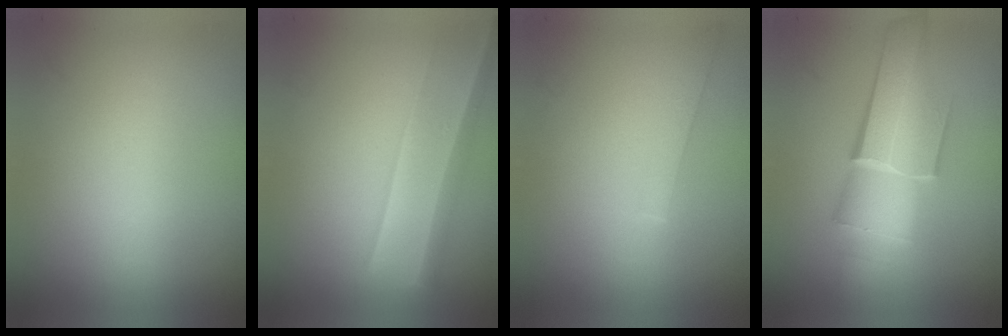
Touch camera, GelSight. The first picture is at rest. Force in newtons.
{"total": 2.2}
{"total": 1.1}
{"total": 5.7}